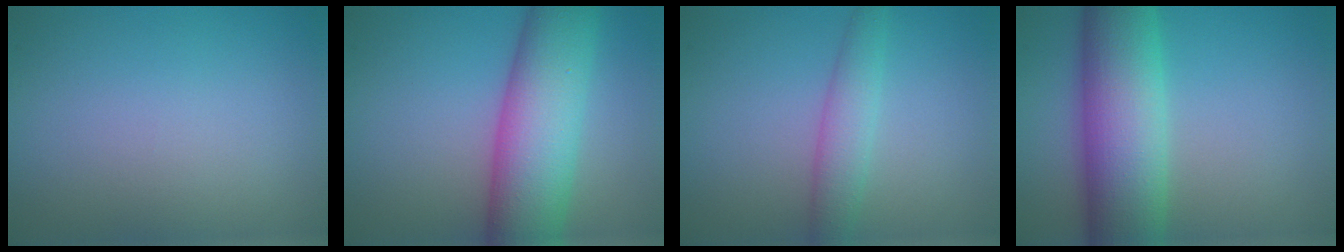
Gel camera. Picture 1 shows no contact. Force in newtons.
{"total": 9.9, "press": 9.8, "slide": 0.4}
{"total": 2.7, "press": 2.7, "slide": 0.1}
{"total": 10.2, "press": 10.2, "slide": 0.3}